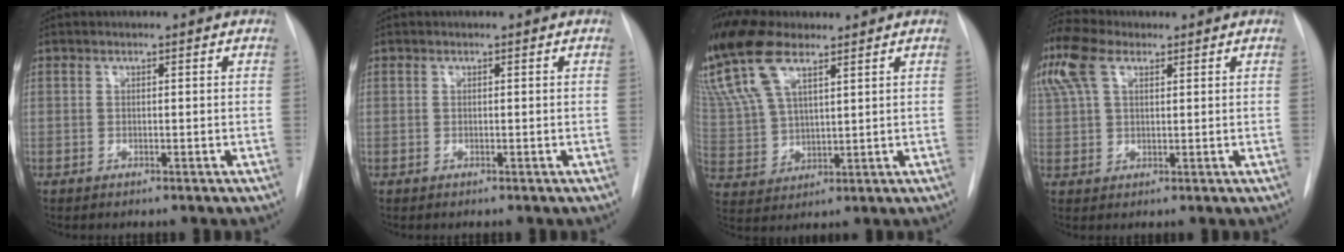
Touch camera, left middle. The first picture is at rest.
{"total": 0.0}
{"total": 14.8, "force": [10.4, 5.6, 8.9], "torque": [-0.214, 0.018, 0.209]}
{"total": 14.2, "force": [7.8, 7.8, 8.9], "torque": [-0.240, 0.052, 0.148]}